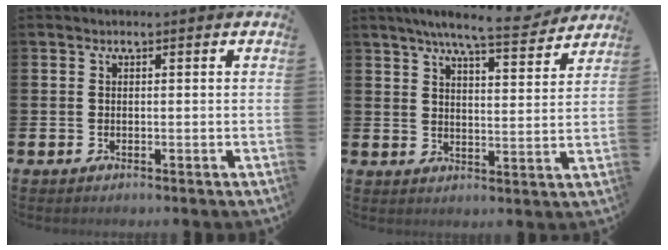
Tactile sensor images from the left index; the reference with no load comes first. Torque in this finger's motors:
{"motor_torque": [1.07, -1.07, 0.29, 0.21]}